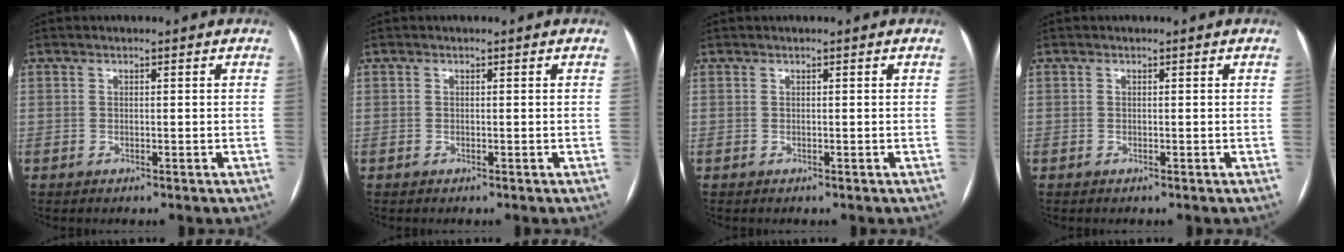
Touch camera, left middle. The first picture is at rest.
{"total": 0.0}
{"total": 0.0}
{"total": 0.0}